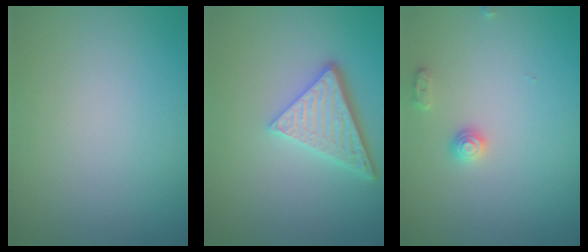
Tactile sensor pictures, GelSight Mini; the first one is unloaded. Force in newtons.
{"total": 4.8, "press": 3.4, "slide": 3.4}
{"total": 1.4, "press": 1.4, "slide": 0.1}